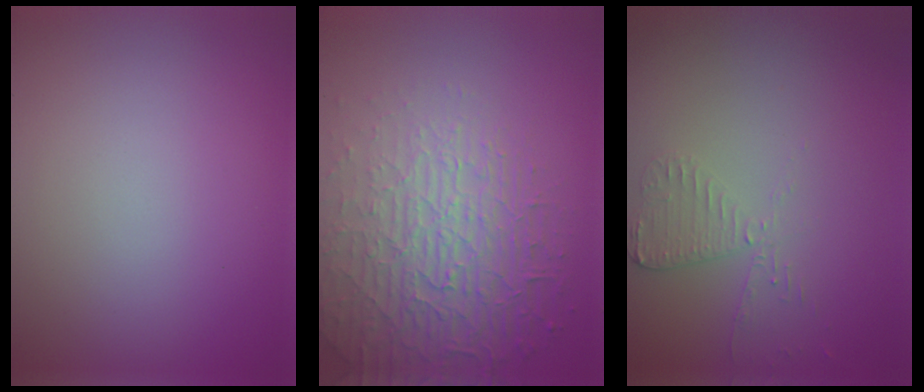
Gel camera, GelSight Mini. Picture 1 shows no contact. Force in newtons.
{"total": 7.2, "press": 5.3, "slide": 4.8}
{"total": 2.4, "press": 2.4, "slide": 0.2}